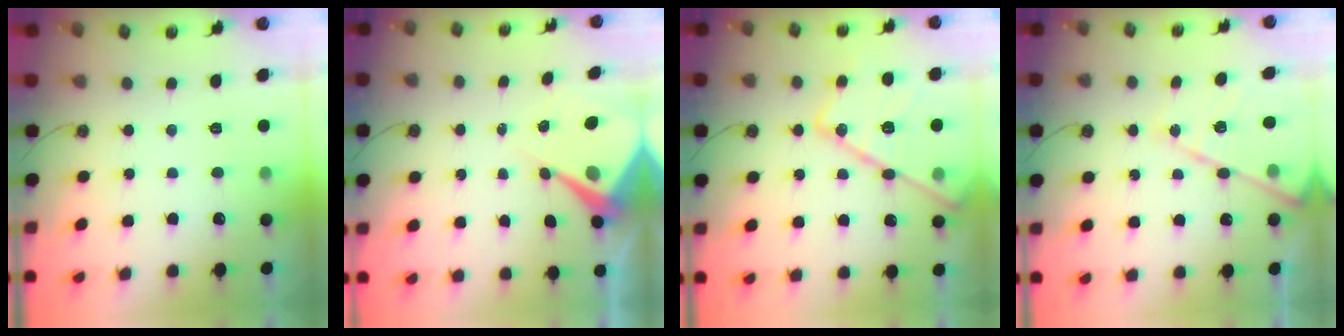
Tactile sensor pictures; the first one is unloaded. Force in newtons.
{"total": 8.5, "press": 8.5, "slide": 0.9}
{"total": 22.0, "press": 21.9, "slide": 1.9}
{"total": 14.9, "press": 14.8, "slide": 1.4}